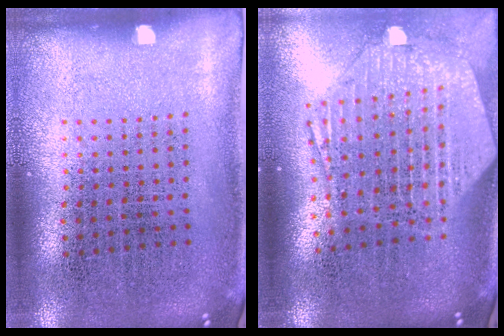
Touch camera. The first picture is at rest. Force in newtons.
{"total": 2.8, "press": 2.2, "slide": 1.7}